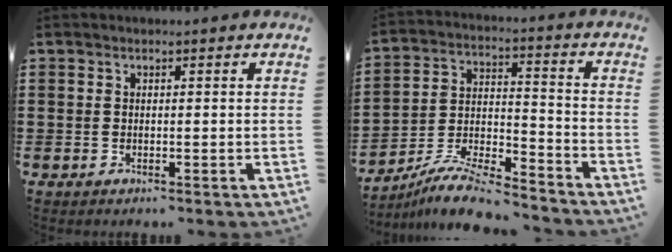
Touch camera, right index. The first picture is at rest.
{"total": 10.0, "force": [-9.1, 1.4, 4.0], "torque": [-0.072, 0.023, -0.177]}